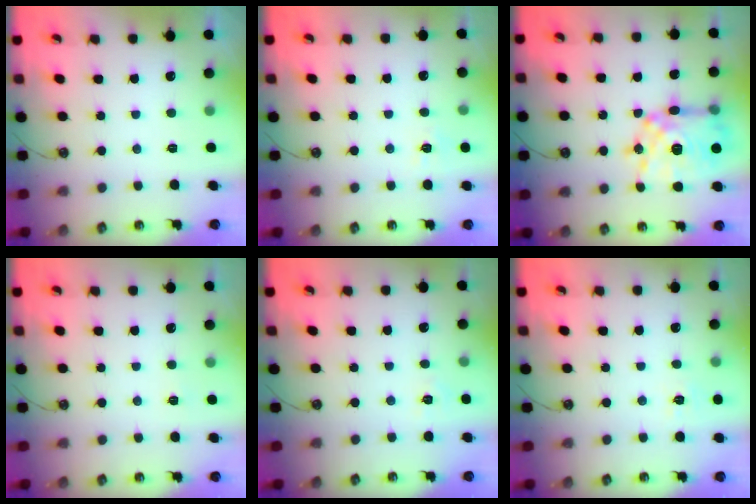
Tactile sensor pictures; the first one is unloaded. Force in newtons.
{"total": 6.5, "press": 6.5, "slide": 0.5}
{"total": 18.4, "press": 18.3, "slide": 2.2}
{"total": 3.5, "press": 3.5, "slide": 0.4}
{"total": 2.8, "press": 2.8, "slide": 0.4}
{"total": 6.2, "press": 6.2, "slide": 0.6}